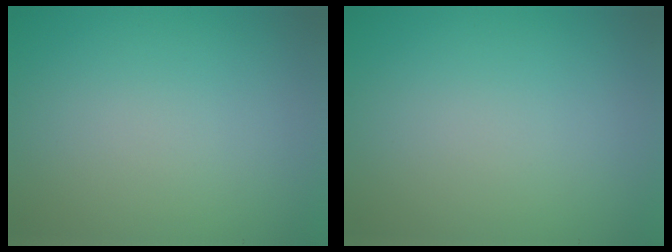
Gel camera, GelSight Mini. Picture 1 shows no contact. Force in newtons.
{"total": 0.0}